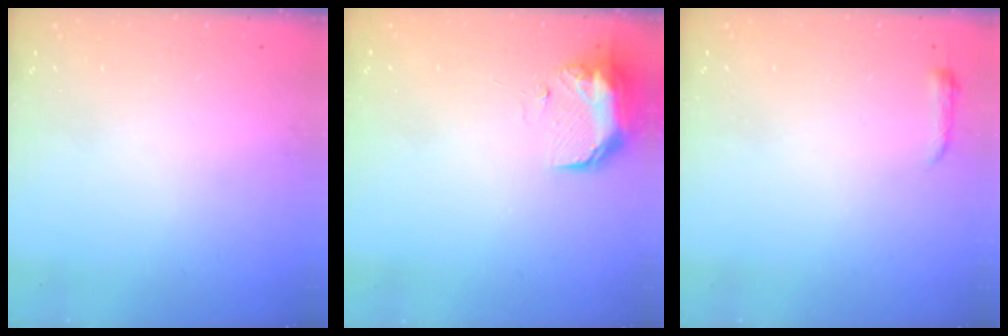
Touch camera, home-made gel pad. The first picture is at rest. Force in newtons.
{"total": 8.8, "press": 8.7, "slide": 1.2}
{"total": 3.0, "press": 2.9, "slide": 0.6}